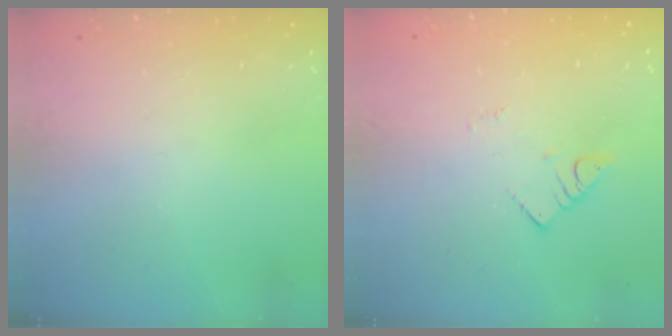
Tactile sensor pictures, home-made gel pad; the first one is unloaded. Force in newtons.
{"total": 2.6, "press": 2.6, "slide": 0.1}